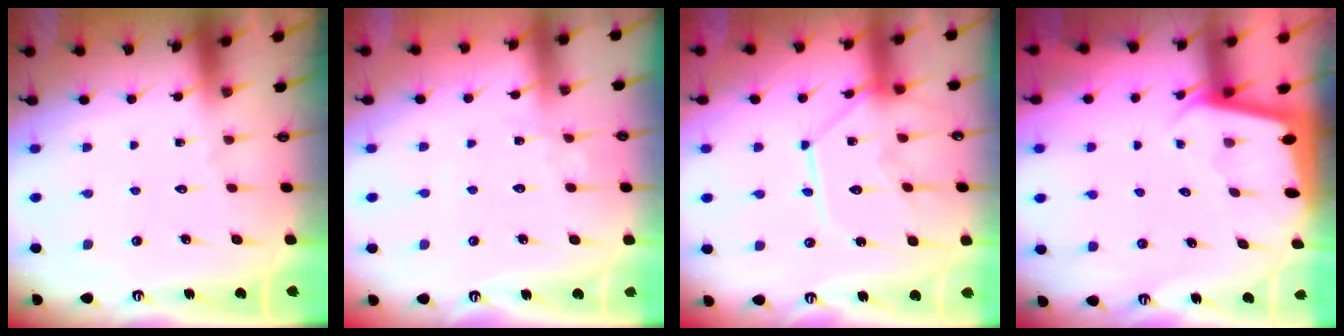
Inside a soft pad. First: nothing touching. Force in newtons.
{"total": 2.3, "press": 2.3, "slide": 0.3}
{"total": 13.1, "press": 13.0, "slide": 0.8}
{"total": 1.8, "press": 1.8, "slide": 0.1}